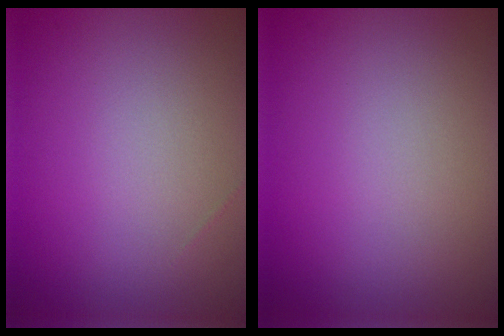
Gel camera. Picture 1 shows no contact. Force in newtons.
{"total": 0.0}